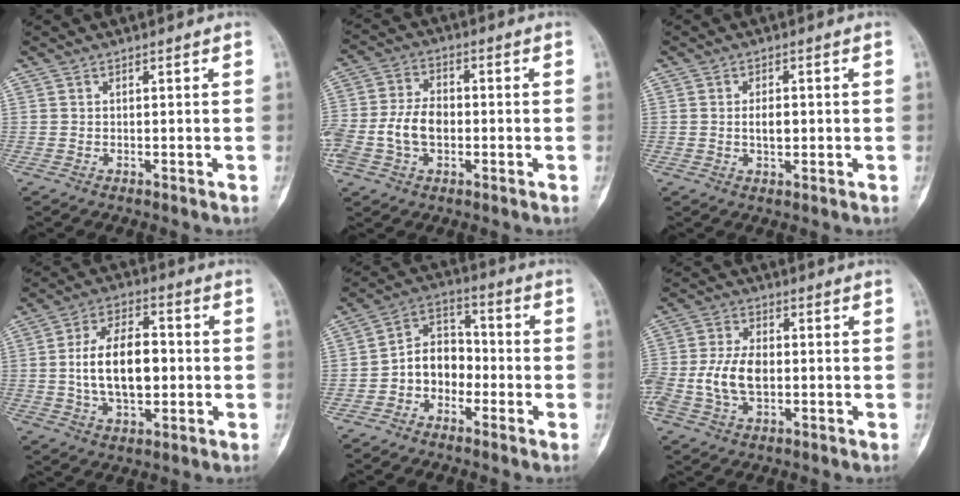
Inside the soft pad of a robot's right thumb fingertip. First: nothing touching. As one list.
[{"total": 10.3, "force": [-1.8, 6.9, 7.3], "torque": [-0.147, 0.024, -0.036]}, {"total": 3.1, "force": [-0.1, 1.7, 2.6], "torque": [-0.038, -0.001, 0.000]}, {"total": 14.6, "force": [-0.2, 8.3, 12.0], "torque": [-0.191, 0.017, -0.004]}, {"total": 8.8, "force": [-2.7, 6.9, 4.8], "torque": [-0.049, 0.044, -0.062]}, {"total": 9.7, "force": [-1.2, 6.0, 7.5], "torque": [-0.150, 0.014, -0.024]}]